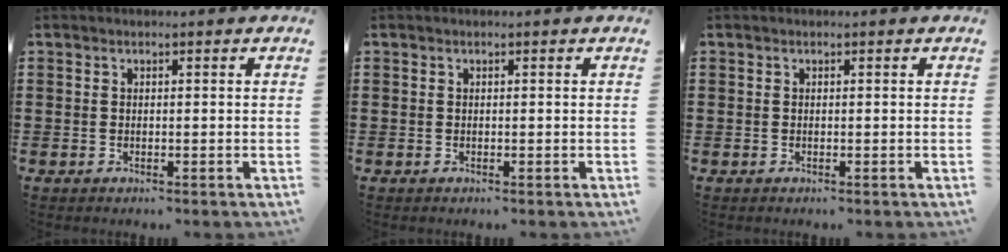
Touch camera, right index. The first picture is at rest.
{"total": 0.0}
{"total": 0.0}